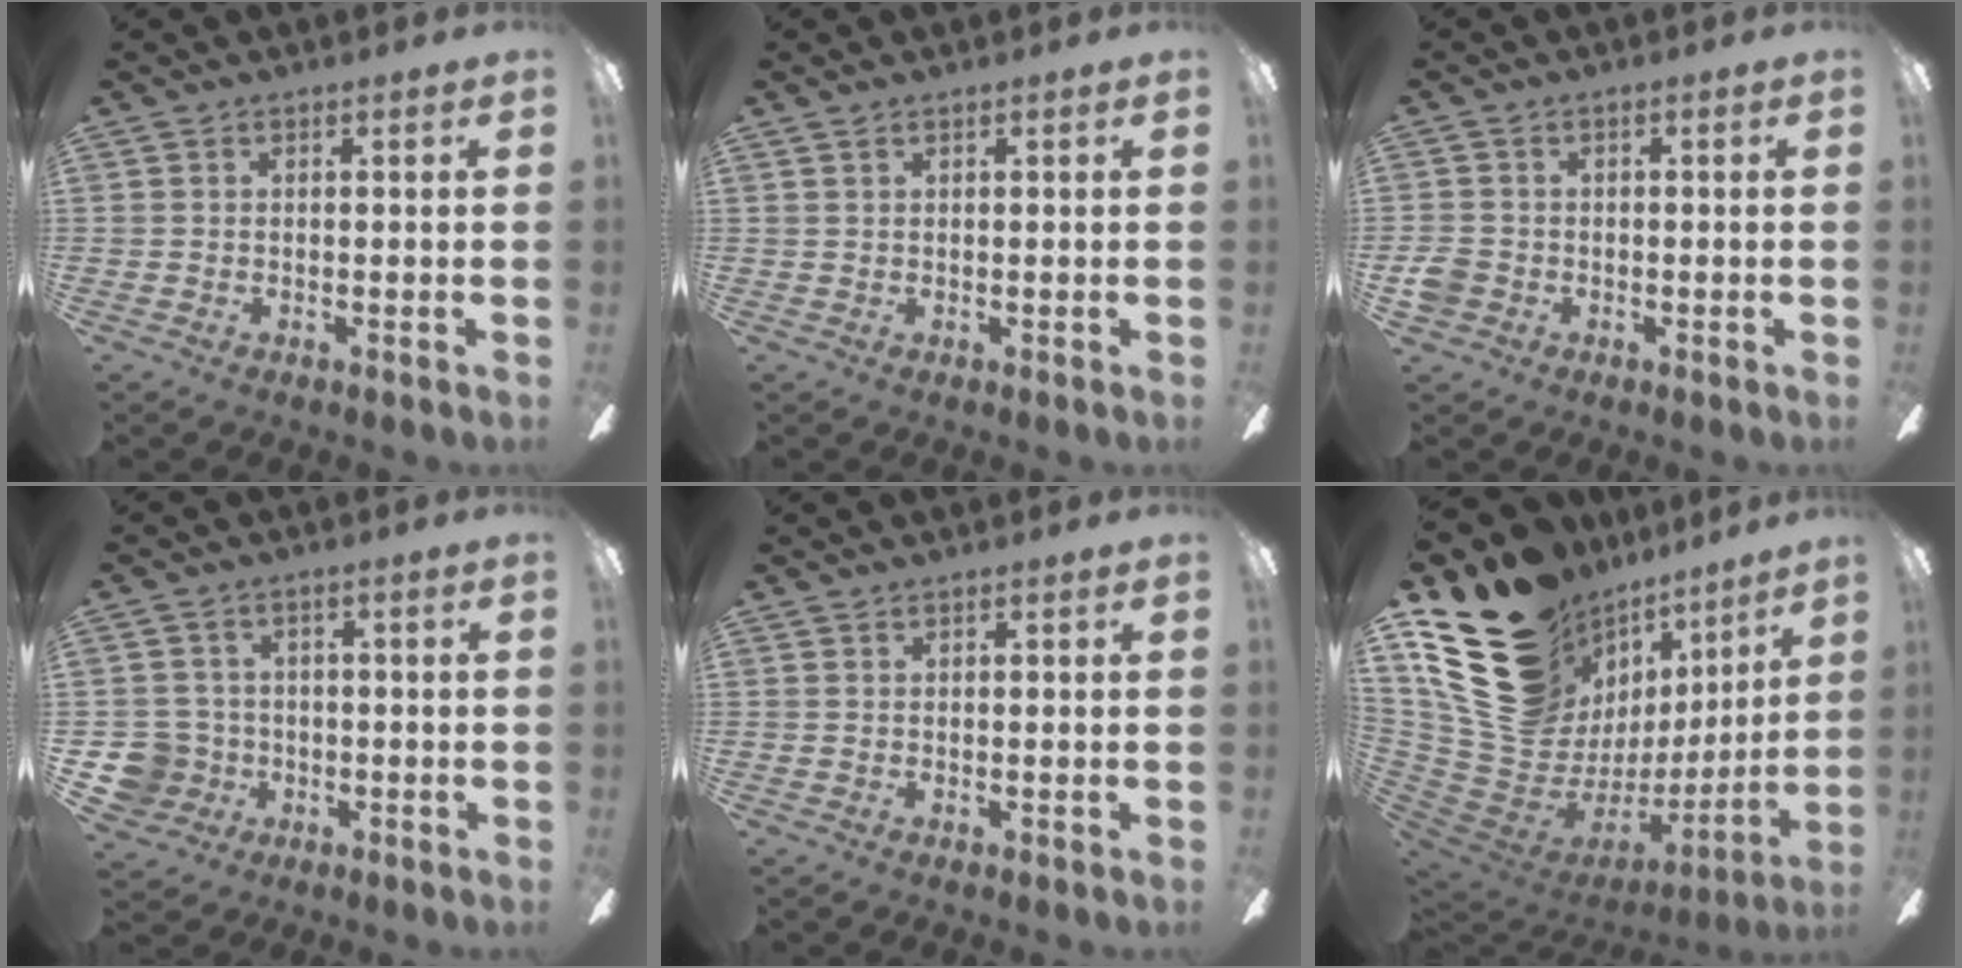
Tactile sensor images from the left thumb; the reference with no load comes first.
{"total": 0.6, "force": [0.5, 0.3, 0.3], "torque": [-0.008, 0.003, 0.008]}
{"total": 3.7, "force": [-1.1, 3.2, 1.5], "torque": [-0.031, 0.006, -0.019]}
{"total": 7.0, "force": [-1.4, 6.8, 1.2], "torque": [-0.053, 0.010, -0.022]}
{"total": 0.0}
{"total": 20.7, "force": [12.7, 13.1, 9.7], "torque": [-0.180, -0.107, 0.269]}